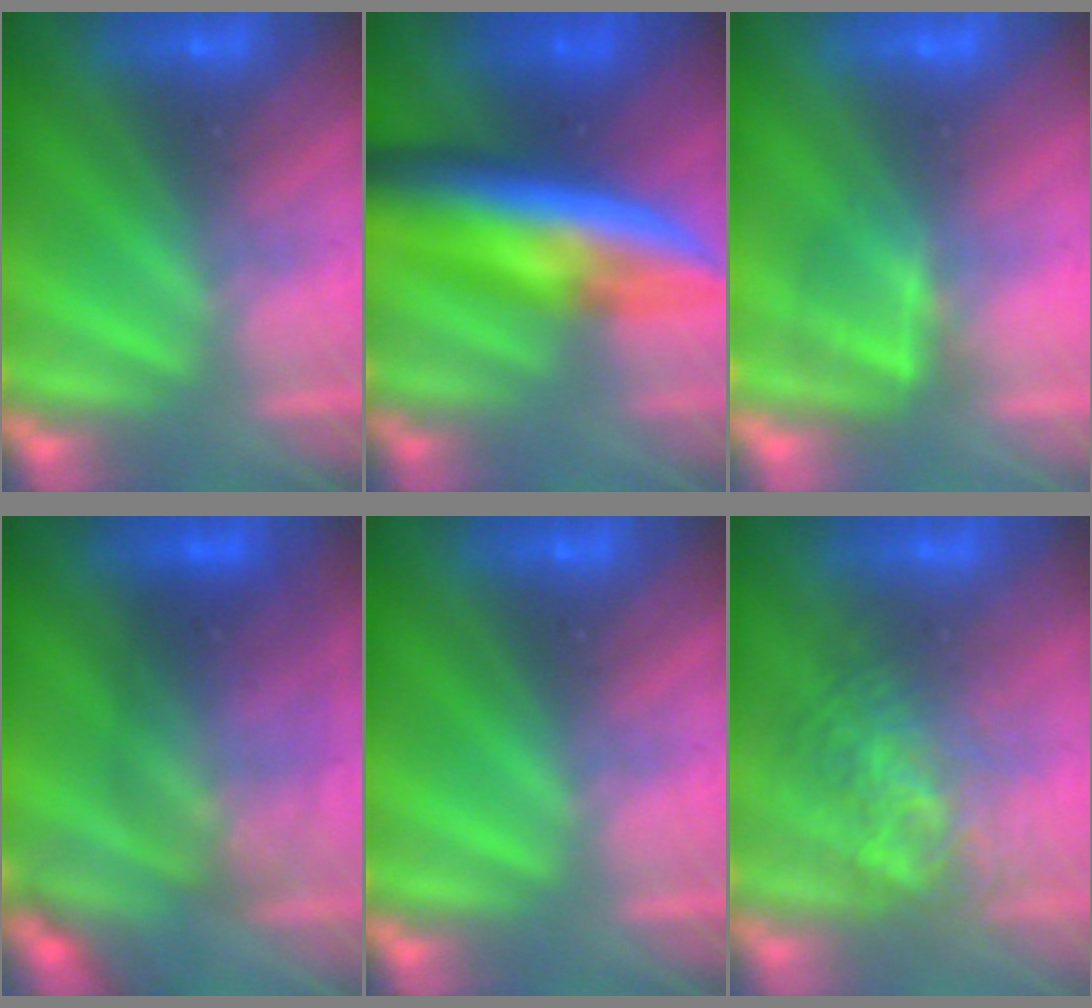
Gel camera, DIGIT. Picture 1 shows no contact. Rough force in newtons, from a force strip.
{"total": 9.0}
{"total": 4.7}
{"total": 2.6}
{"total": 0.0}
{"total": 3.7}